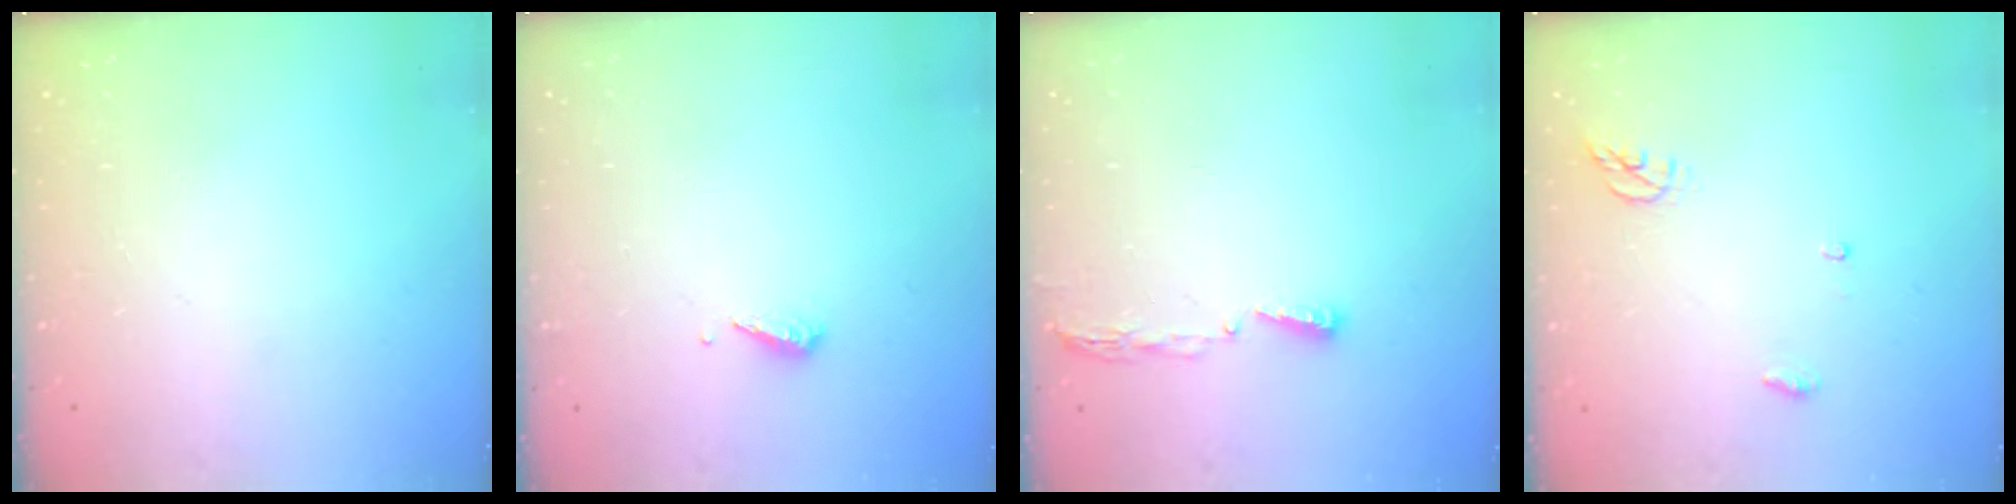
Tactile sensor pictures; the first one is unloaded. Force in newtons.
{"total": 3.1, "press": 3.1, "slide": 0.2}
{"total": 3.4, "press": 3.4, "slide": 0.4}
{"total": 4.0, "press": 3.9, "slide": 0.4}